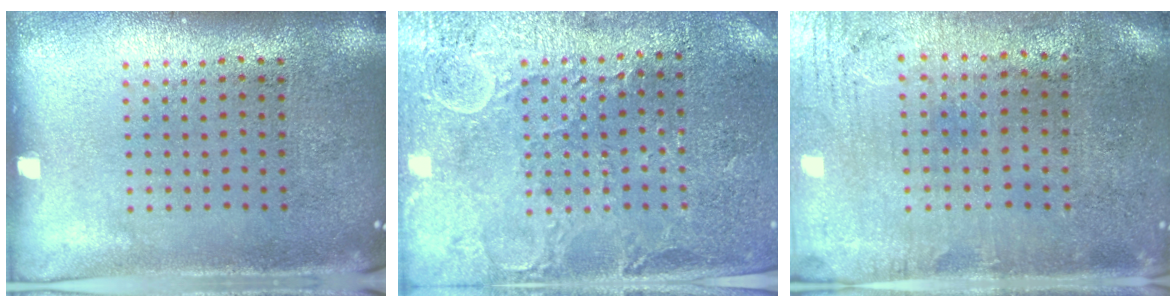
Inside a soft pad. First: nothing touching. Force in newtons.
{"total": 2.9, "press": 2.8, "slide": 0.4}
{"total": 0.5, "press": 0.2, "slide": 0.5}